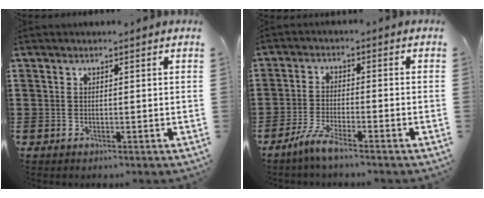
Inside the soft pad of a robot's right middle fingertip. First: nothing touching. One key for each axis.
{"total": 4.4, "fx": -3.4, "fy": 0.2, "fz": 2.7, "tx": -0.065, "ty": -0.011, "tz": -0.068}